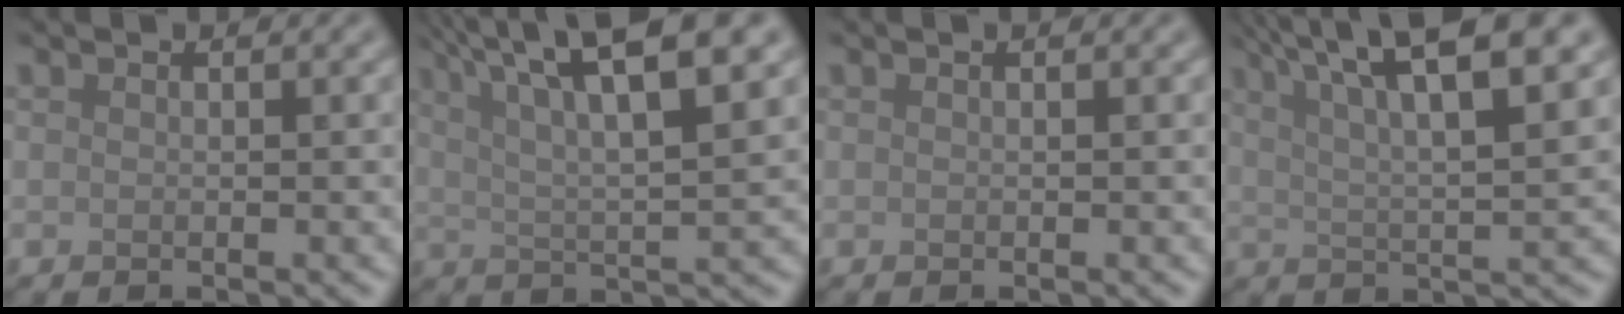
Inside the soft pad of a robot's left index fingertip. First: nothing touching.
{"total": 9.7, "force": [5.4, 2.2, 7.8], "torque": [-0.118, 0.021, 0.084]}
{"total": 0.0}
{"total": 9.7, "force": [5.6, 2.3, 7.6], "torque": [-0.109, 0.025, 0.078]}